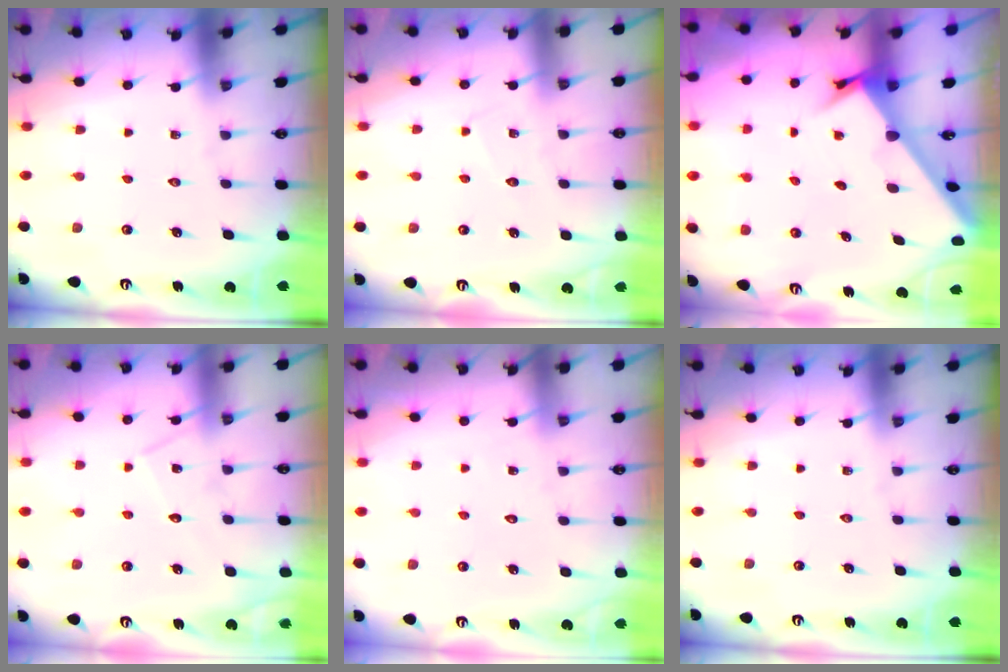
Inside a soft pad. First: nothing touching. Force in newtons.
{"total": 3.9, "press": 3.9, "slide": 0.4}
{"total": 2.6, "press": 2.5, "slide": 0.3}
{"total": 8.6, "press": 8.6, "slide": 0.7}
{"total": 5.0, "press": 5.0, "slide": 0.5}
{"total": 0.0}